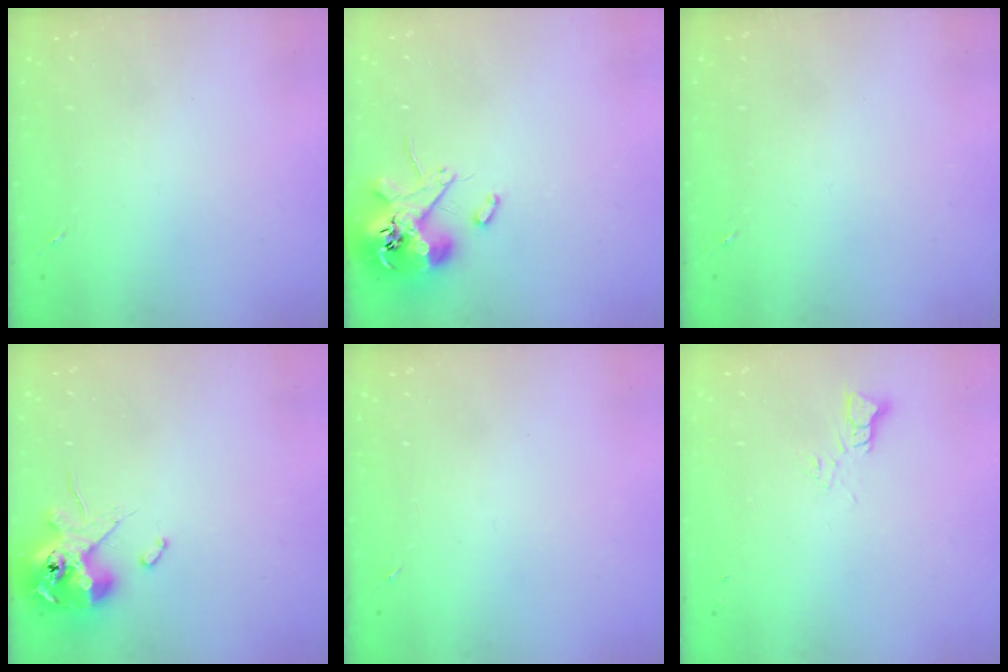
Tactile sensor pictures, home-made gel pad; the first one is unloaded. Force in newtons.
{"total": 11.8, "press": 11.6, "slide": 1.8}
{"total": 0.0}
{"total": 12.4, "press": 12.2, "slide": 2.1}
{"total": 0.0}
{"total": 3.4, "press": 3.4, "slide": 0.1}